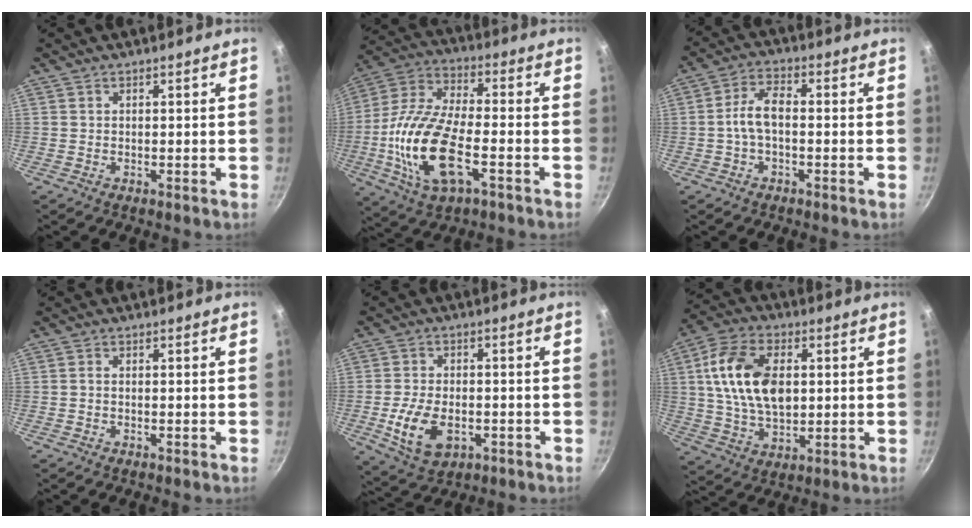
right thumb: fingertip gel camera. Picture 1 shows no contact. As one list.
[{"total": 19.0, "force": [-5.0, 8.4, 16.2], "torque": [-0.325, 0.019, -0.106]}, {"total": 5.9, "force": [-0.9, 3.0, 5.0], "torque": [-0.099, 0.027, -0.024]}, {"total": 0.7, "force": [-0.1, 0.4, 0.6], "torque": [-0.012, 0.004, -0.003]}, {"total": 10.3, "force": [-2.8, 6.4, 7.6], "torque": [-0.135, 0.006, -0.041]}, {"total": 15.9, "force": [2.4, 9.6, 12.4], "torque": [-0.213, 0.001, 0.041]}]